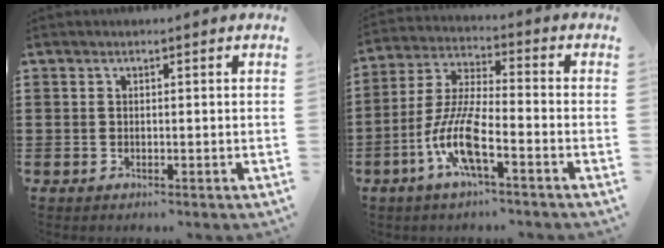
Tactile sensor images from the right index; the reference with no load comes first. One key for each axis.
{"total": 9.7, "fx": -4.4, "fy": 2.1, "fz": 8.4, "tx": -0.198, "ty": -0.016, "tz": -0.088}